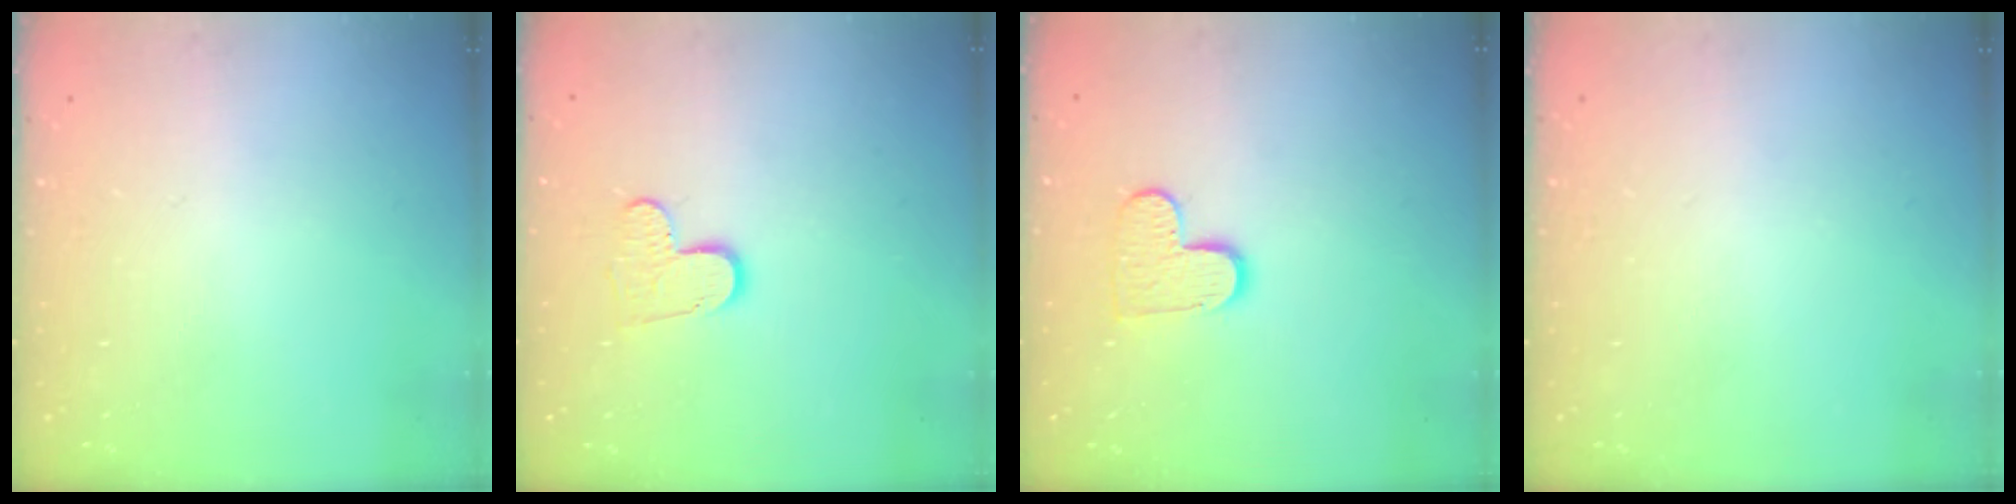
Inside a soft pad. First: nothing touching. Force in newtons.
{"total": 8.3, "press": 8.3, "slide": 0.5}
{"total": 8.3, "press": 8.2, "slide": 0.5}
{"total": 0.0}